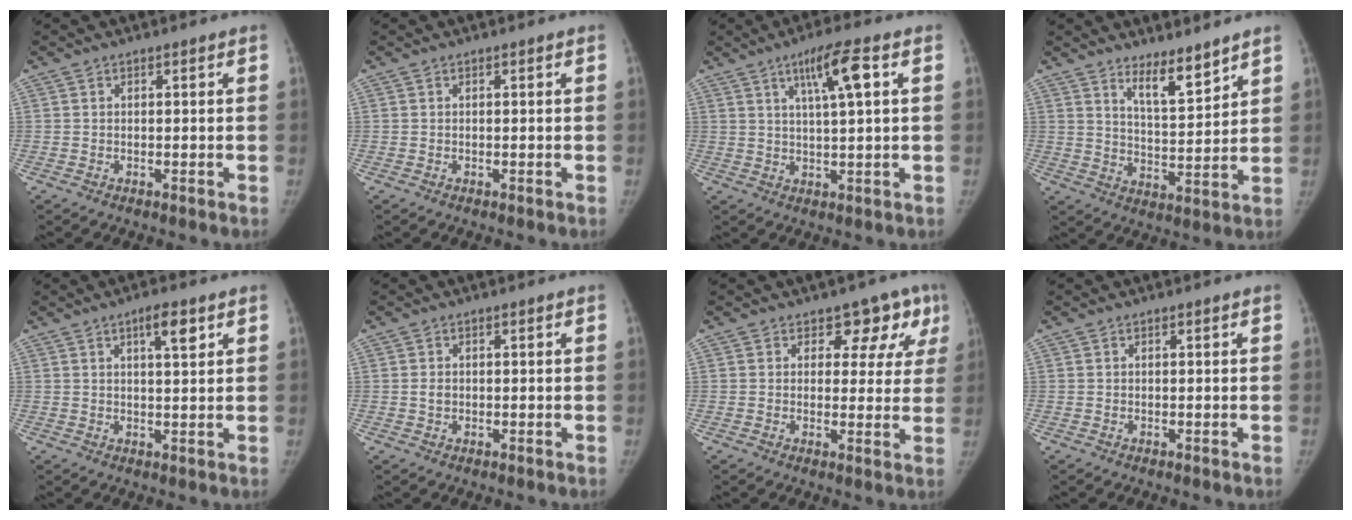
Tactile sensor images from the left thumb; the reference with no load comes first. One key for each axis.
{"total": 0.0}
{"total": 8.0, "fx": 3.1, "fy": 0.8, "fz": 7.3, "tx": -0.130, "ty": -0.003, "tz": 0.052}
{"total": 7.6, "fx": 6.0, "fy": 1.8, "fz": 4.4, "tx": -0.061, "ty": -0.059, "tz": 0.107}
{"total": 4.4, "fx": 2.2, "fy": 1.2, "fz": 3.6, "tx": -0.050, "ty": -0.009, "tz": 0.035}
{"total": 1.4, "fx": 0.0, "fy": 1.1, "fz": 0.8, "tx": -0.012, "ty": 0.002, "tz": 0.000}
{"total": 7.5, "fx": 4.2, "fy": 5.2, "fz": 3.5, "tx": 0.002, "ty": -0.016, "tz": 0.040}
{"total": 0.0}